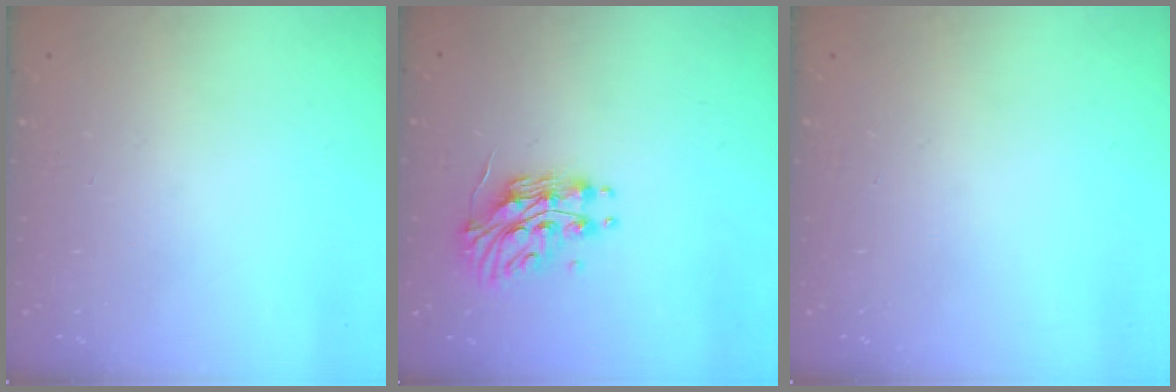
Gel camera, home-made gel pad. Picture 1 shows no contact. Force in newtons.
{"total": 11.8, "press": 11.8, "slide": 0.6}
{"total": 0.0}